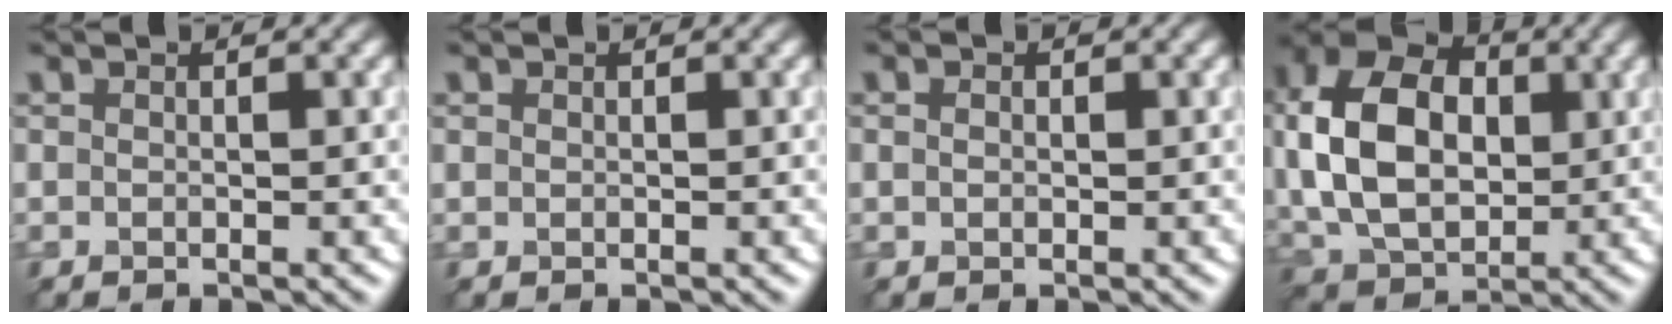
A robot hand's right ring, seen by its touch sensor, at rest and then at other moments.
{"total": 0.0}
{"total": 0.7, "force": [0.2, 0.6, 0.4], "torque": [-0.008, 0.000, 0.003]}
{"total": 11.9, "force": [1.3, 8.2, 8.5], "torque": [-0.186, 0.014, 0.018]}